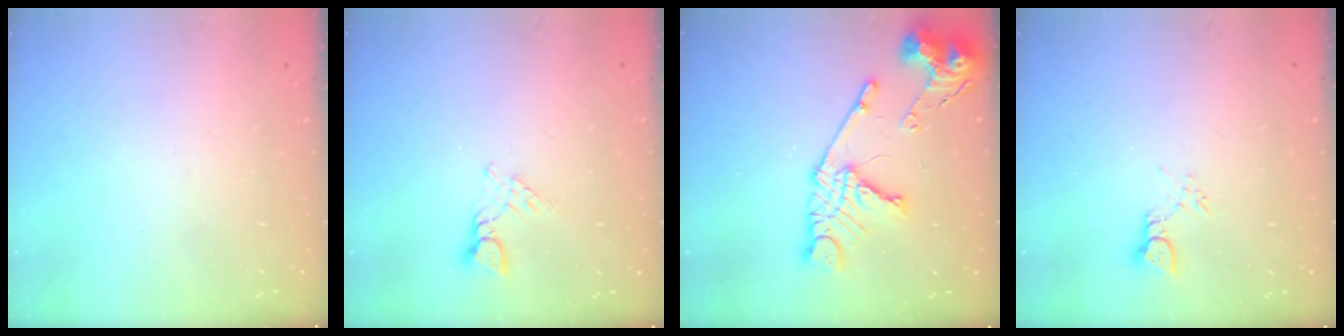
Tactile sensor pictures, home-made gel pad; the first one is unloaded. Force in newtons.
{"total": 2.8, "press": 2.8, "slide": 0.3}
{"total": 16.2, "press": 16.1, "slide": 1.8}
{"total": 3.3, "press": 3.3, "slide": 0.4}